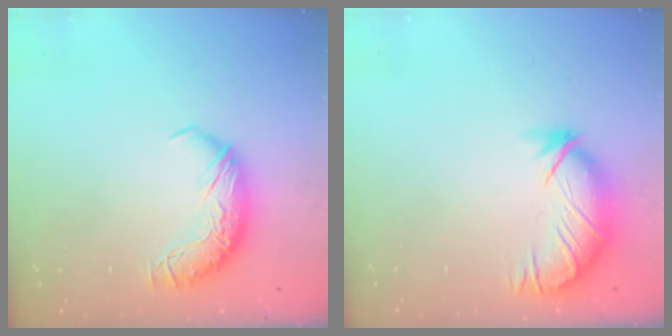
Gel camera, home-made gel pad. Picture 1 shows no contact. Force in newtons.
{"total": 3.8, "press": 3.2, "slide": 2.0}